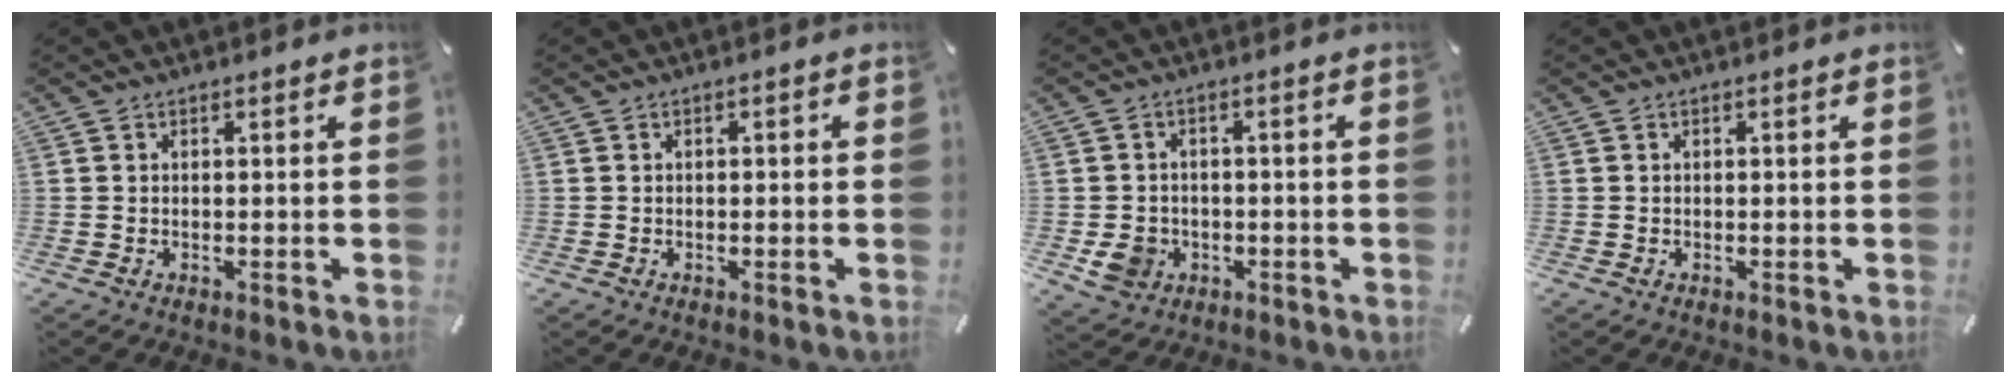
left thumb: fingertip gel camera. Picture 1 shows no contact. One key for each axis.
{"total": 0.8, "fx": -0.4, "fy": 0.5, "fz": 0.5, "tx": -0.009, "ty": 0.002, "tz": -0.009}
{"total": 6.5, "fx": -1.8, "fy": 5.7, "fz": 2.4, "tx": -0.060, "ty": 0.007, "tz": -0.034}
{"total": 0.0}